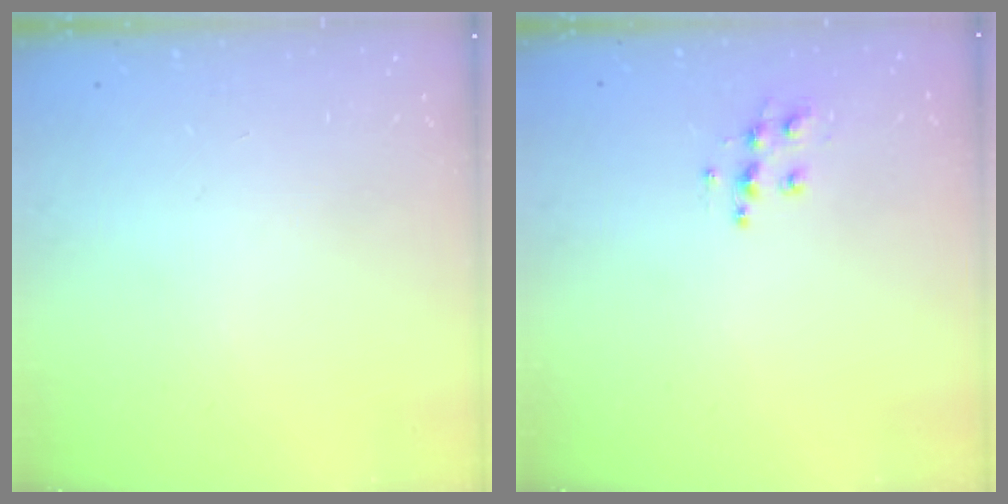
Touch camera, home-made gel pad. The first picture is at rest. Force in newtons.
{"total": 7.3, "press": 7.3, "slide": 0.1}